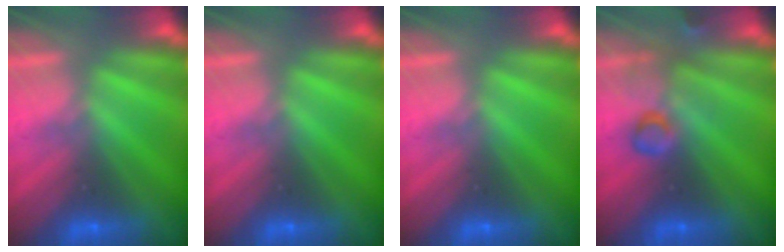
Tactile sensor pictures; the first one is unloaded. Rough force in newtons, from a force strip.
{"total": 0.0}
{"total": 0.0}
{"total": 2.9}